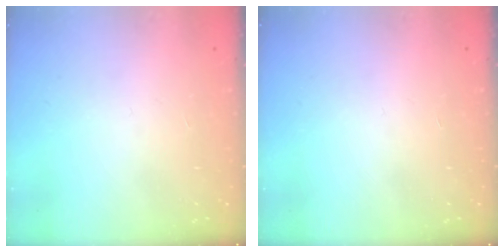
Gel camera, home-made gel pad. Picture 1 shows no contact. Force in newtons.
{"total": 0.0}